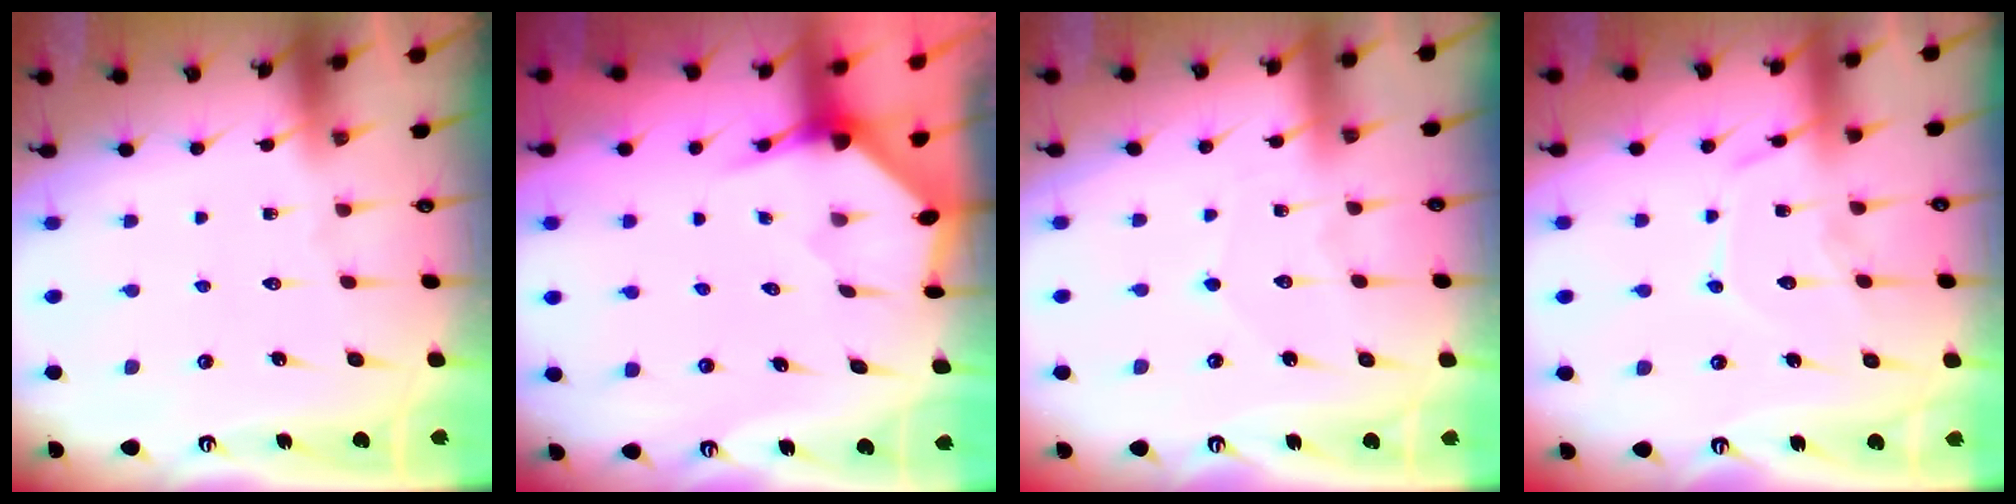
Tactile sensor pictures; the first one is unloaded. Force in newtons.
{"total": 3.4, "press": 3.4, "slide": 0.3}
{"total": 4.0, "press": 4.0, "slide": 0.3}
{"total": 11.8, "press": 11.7, "slide": 0.8}